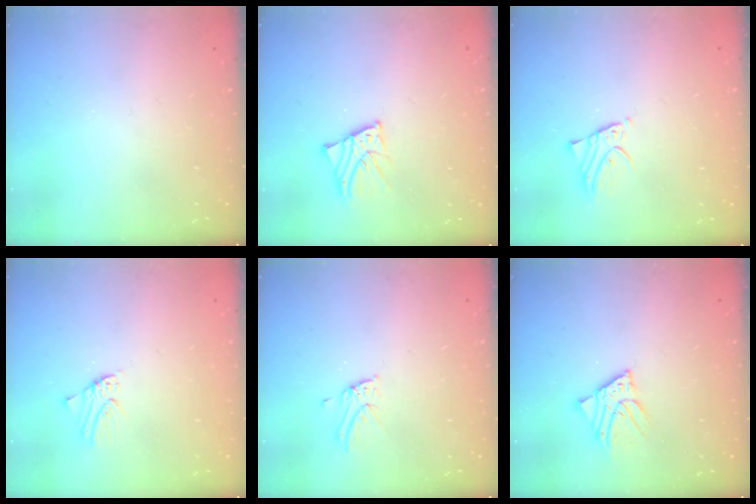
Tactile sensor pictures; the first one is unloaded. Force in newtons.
{"total": 3.4, "press": 3.4, "slide": 0.3}
{"total": 2.3, "press": 2.3, "slide": 0.1}
{"total": 0.7, "press": 0.7, "slide": 0.1}
{"total": 4.0, "press": 4.0, "slide": 0.3}
{"total": 4.6, "press": 4.6, "slide": 0.4}